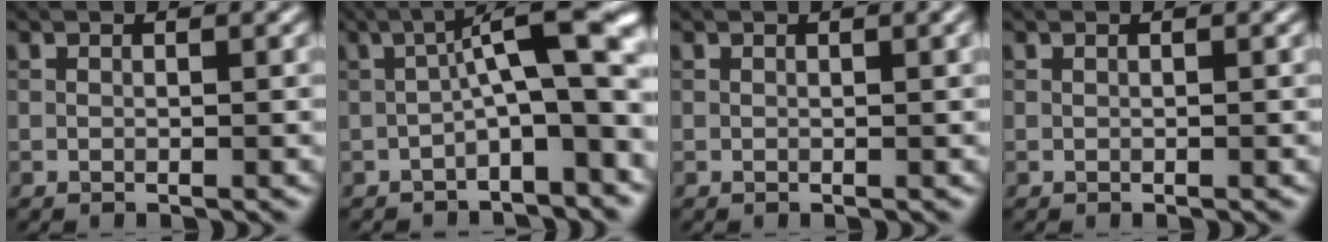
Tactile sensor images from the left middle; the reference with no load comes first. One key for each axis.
{"total": 7.6, "fx": -1.5, "fy": 1.6, "fz": 7.2, "tx": -0.106, "ty": 0.031, "tz": -0.034}
{"total": 0.7, "fx": 0.1, "fy": 0.1, "fz": 0.7, "tx": -0.013, "ty": -0.003, "tz": 0.000}
{"total": 0.0}